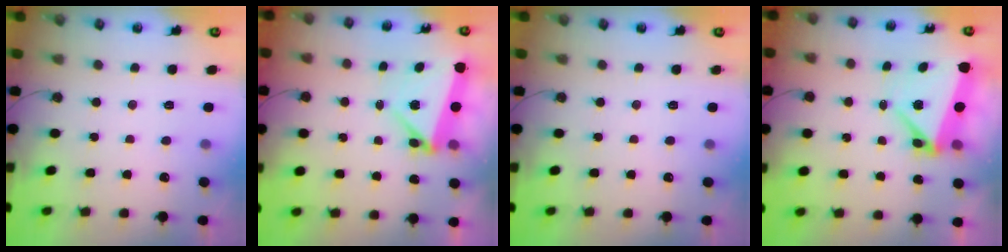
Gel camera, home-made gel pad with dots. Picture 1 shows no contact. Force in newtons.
{"total": 5.9, "press": 5.6, "slide": 1.7}
{"total": 0.0}
{"total": 6.5, "press": 5.6, "slide": 3.3}